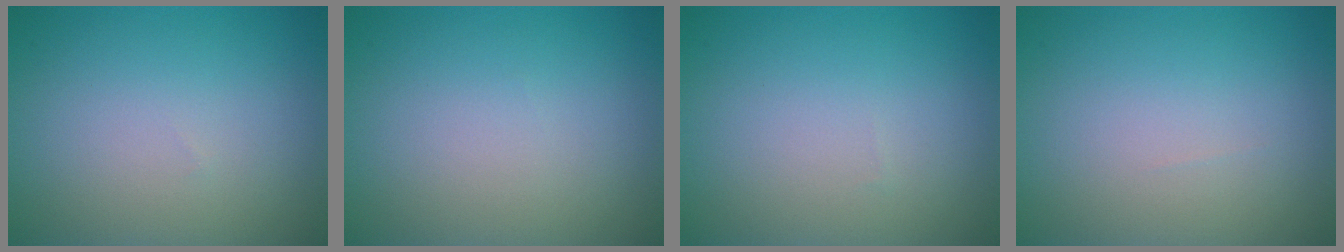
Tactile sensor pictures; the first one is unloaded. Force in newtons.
{"total": 0.0}
{"total": 0.0}
{"total": 0.0}